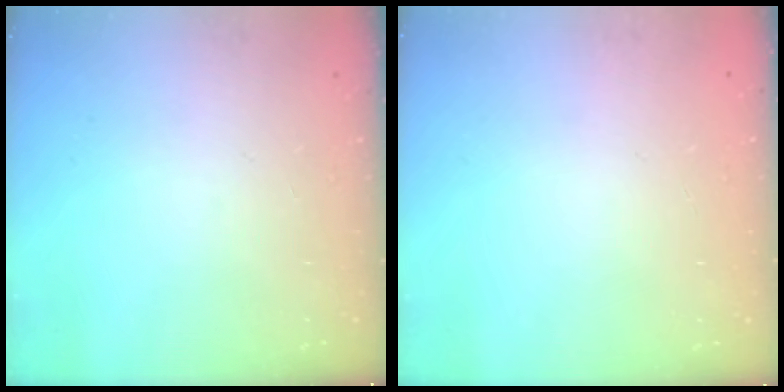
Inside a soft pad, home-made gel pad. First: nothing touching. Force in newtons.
{"total": 0.0}